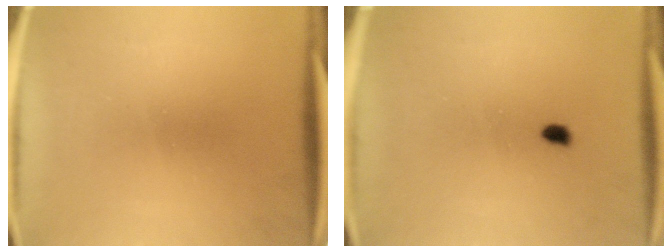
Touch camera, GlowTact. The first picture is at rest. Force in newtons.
{"total": 0.8}